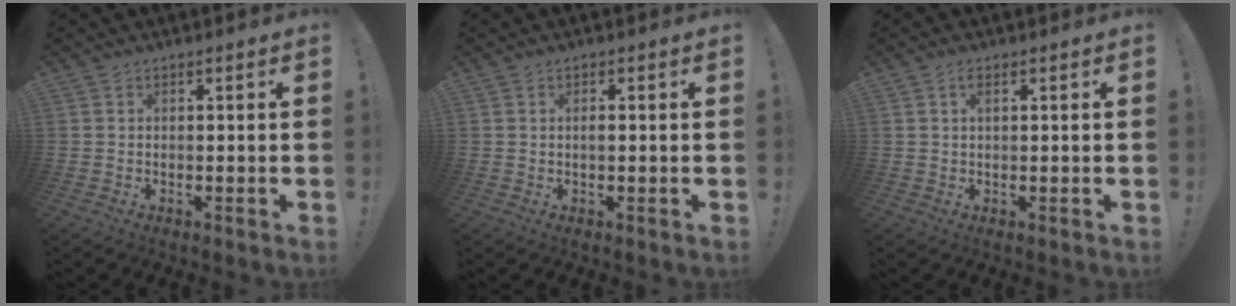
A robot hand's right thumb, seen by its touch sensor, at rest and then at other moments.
{"total": 1.1, "force": [-0.3, 0.3, 1.0], "torque": [-0.020, 0.002, -0.006]}
{"total": 1.8, "force": [0.7, 0.8, 1.5], "torque": [-0.027, 0.001, 0.011]}